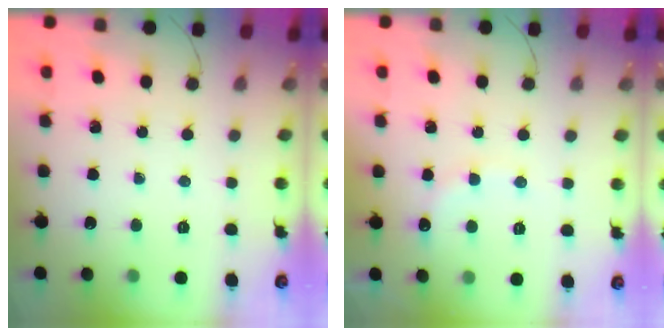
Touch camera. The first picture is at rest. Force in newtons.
{"total": 8.6, "press": 8.5, "slide": 1.5}